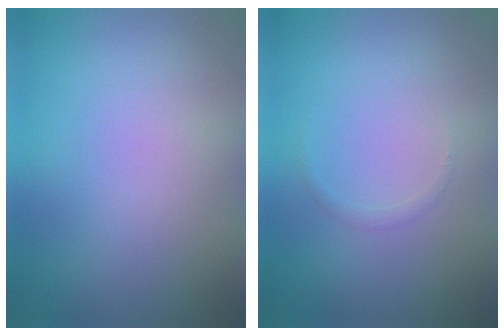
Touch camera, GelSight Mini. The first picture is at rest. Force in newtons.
{"total": 0.5, "press": 0.5, "slide": 0.0}